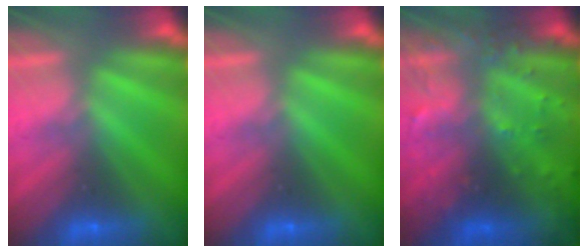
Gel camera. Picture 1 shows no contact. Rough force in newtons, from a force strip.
{"total": 0.0}
{"total": 6.5}